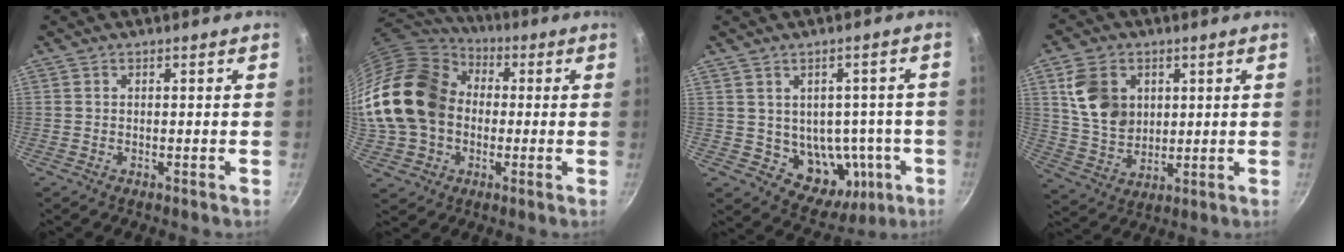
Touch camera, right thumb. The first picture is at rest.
{"total": 24.8, "force": [0.4, 19.2, 15.6], "torque": [-0.318, 0.056, 0.012]}
{"total": 11.7, "force": [-1.5, 9.5, 6.7], "torque": [-0.052, 0.004, -0.001]}
{"total": 11.5, "force": [3.4, 8.7, 6.7], "torque": [-0.103, -0.021, 0.072]}